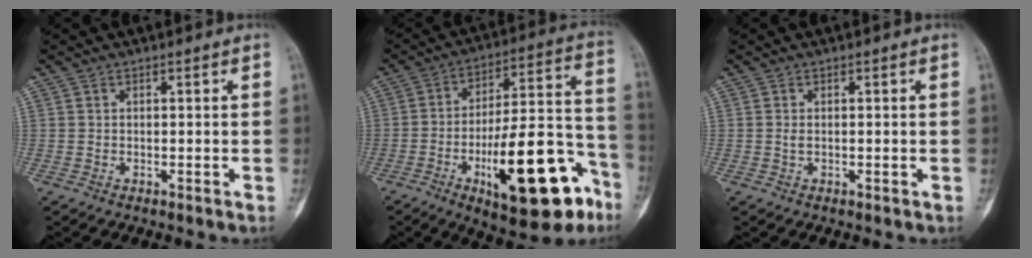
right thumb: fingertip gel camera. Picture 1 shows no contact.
{"total": 25.1, "force": [-11.1, 8.8, 20.7], "torque": [-0.277, 0.067, -0.155]}
{"total": 0.8, "force": [0.1, 0.4, 0.7], "torque": [-0.016, -0.002, 0.004]}